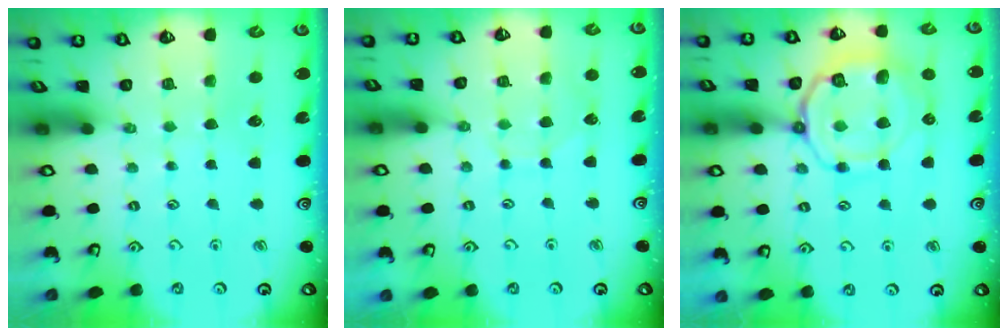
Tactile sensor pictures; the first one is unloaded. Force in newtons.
{"total": 4.7, "press": 4.6, "slide": 0.6}
{"total": 12.1, "press": 12.0, "slide": 0.9}